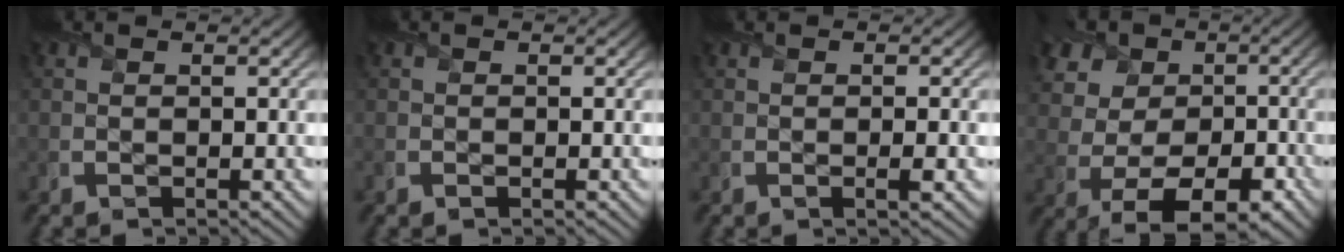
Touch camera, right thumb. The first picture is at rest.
{"total": 0.0}
{"total": 1.4, "force": [-0.1, 0.0, 1.4], "torque": [-0.026, 0.000, -0.002]}
{"total": 12.0, "force": [0.4, 9.3, 7.5], "torque": [-0.152, 0.006, 0.006]}